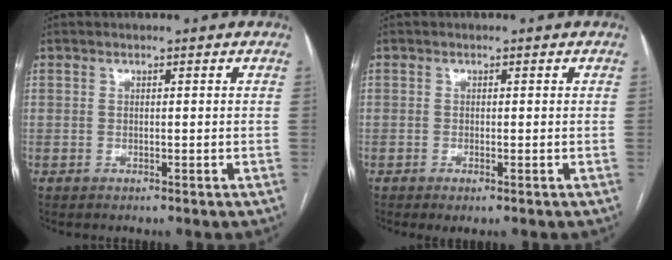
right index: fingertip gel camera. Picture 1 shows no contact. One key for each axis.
{"total": 1.2, "fx": -0.7, "fy": 0.2, "fz": 1.0, "tx": -0.015, "ty": -0.002, "tz": -0.009}